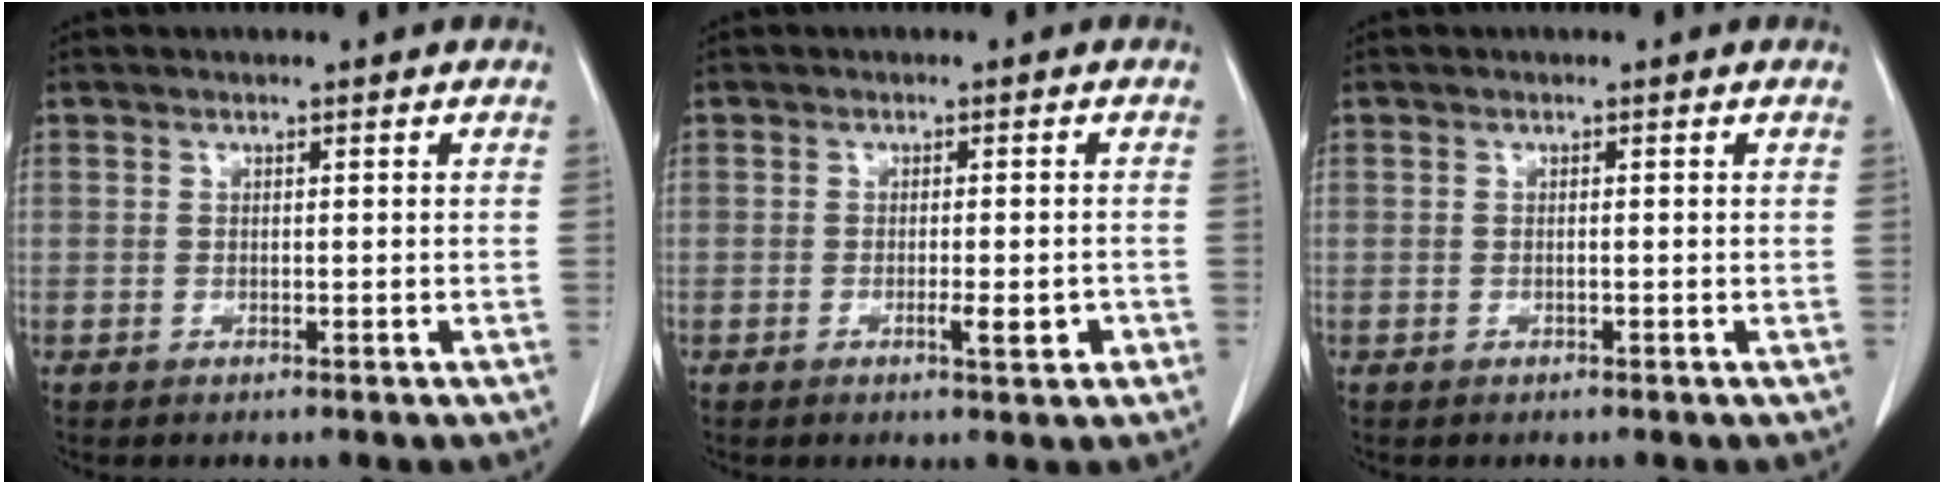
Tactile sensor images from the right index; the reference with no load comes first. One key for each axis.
{"total": 3.1, "fx": -1.1, "fy": 0.5, "fz": 2.8, "tx": -0.041, "ty": 0.000, "tz": -0.011}
{"total": 0.0}